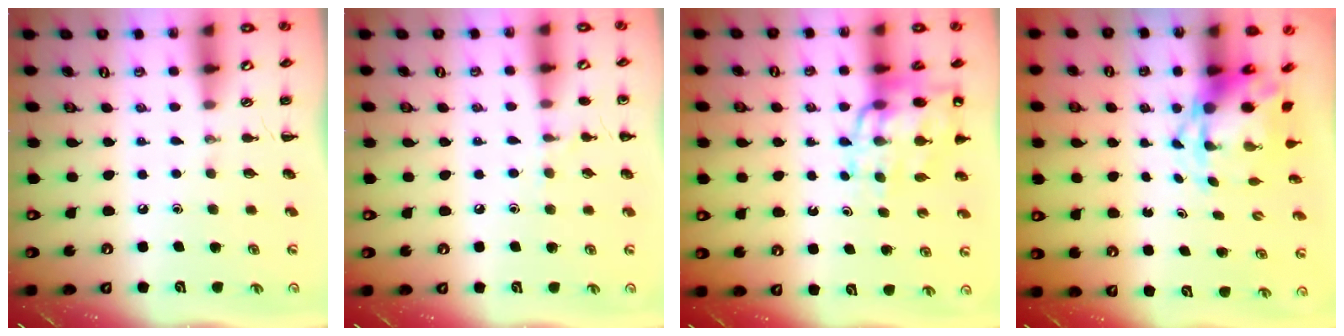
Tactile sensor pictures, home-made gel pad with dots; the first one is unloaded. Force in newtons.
{"total": 6.5, "press": 6.1, "slide": 2.1}
{"total": 16.4, "press": 15.9, "slide": 3.9}
{"total": 4.2, "press": 4.1, "slide": 0.9}